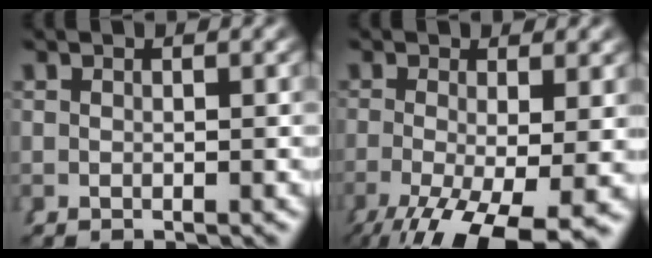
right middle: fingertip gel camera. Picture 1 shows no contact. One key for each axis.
{"total": 8.3, "fx": -4.3, "fy": 2.8, "fz": 6.5, "tx": -0.116, "ty": -0.047, "tz": -0.041}